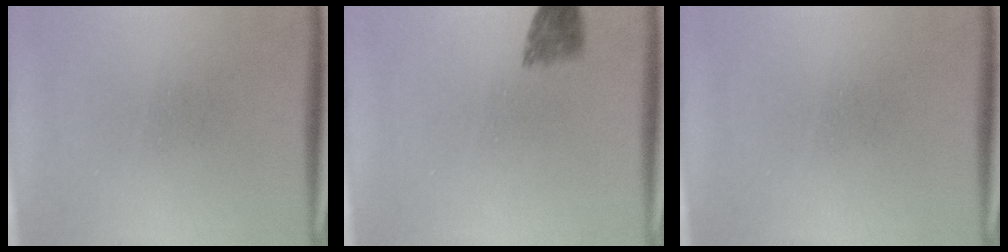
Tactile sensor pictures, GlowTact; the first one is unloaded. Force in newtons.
{"total": 3.0}
{"total": 0.0}